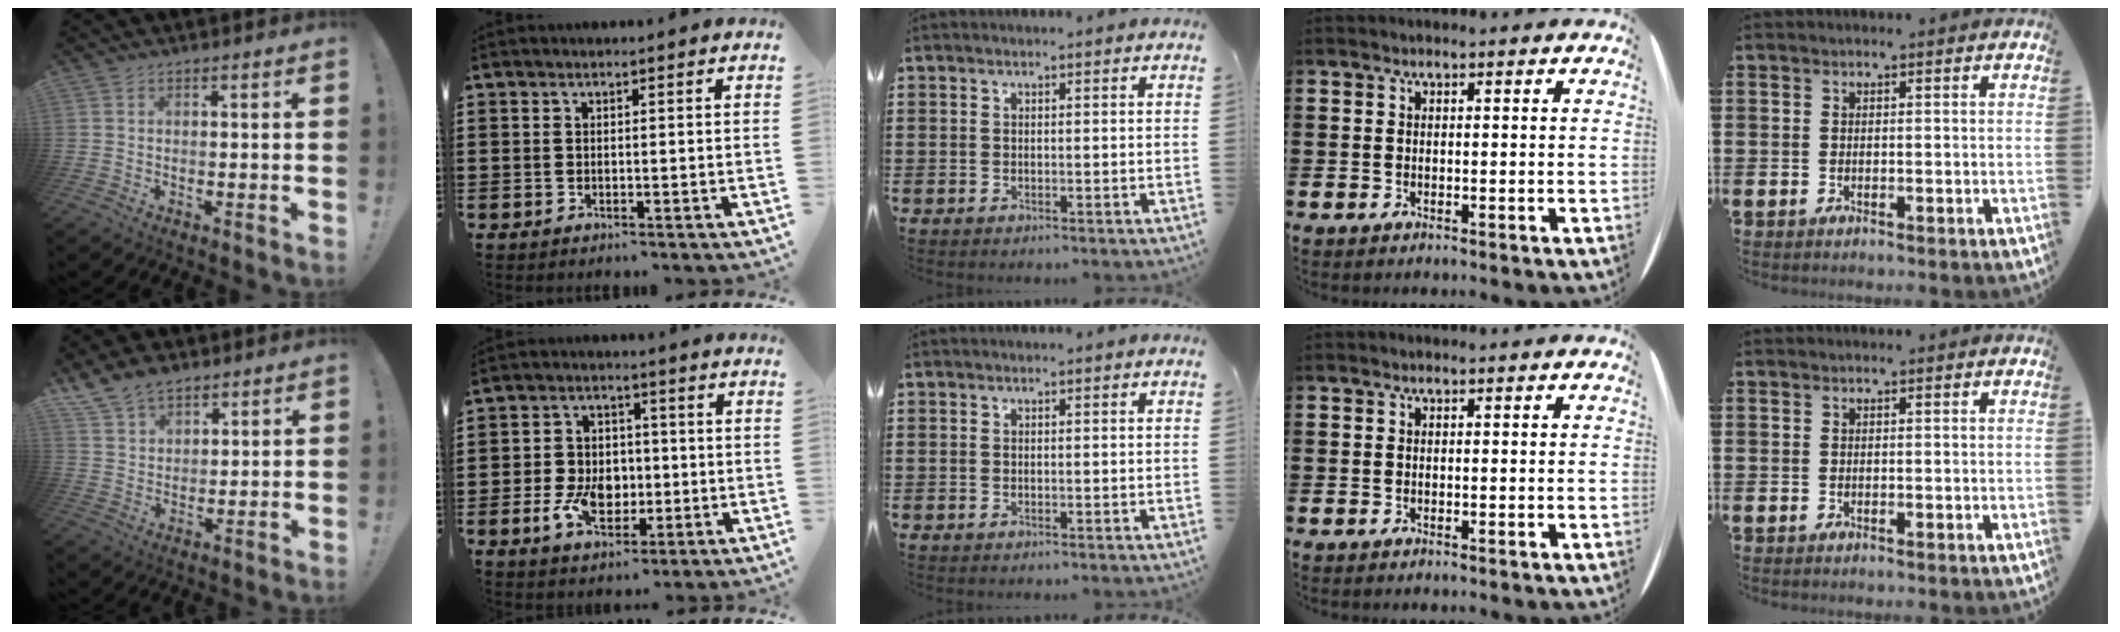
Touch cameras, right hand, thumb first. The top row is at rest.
{"thumb": {"total": 8.5, "force": [6.6, 4.5, 2.9], "torque": [-0.060, -0.035, 0.131]}, "index": {"total": 7.3, "force": [-1.5, 5.1, 5.0], "torque": [-0.113, 0.010, -0.029]}}